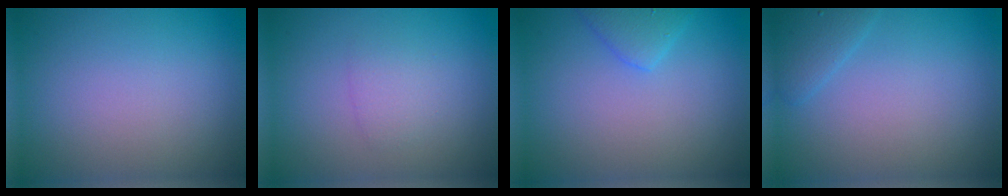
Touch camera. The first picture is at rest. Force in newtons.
{"total": 1.4, "press": 1.4, "slide": 0.1}
{"total": 2.2, "press": 2.2, "slide": 0.2}
{"total": 1.6, "press": 1.6, "slide": 0.1}